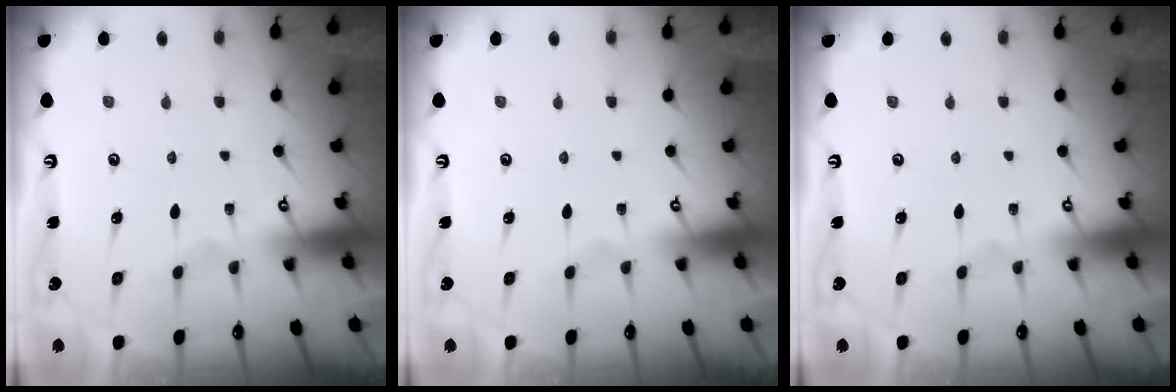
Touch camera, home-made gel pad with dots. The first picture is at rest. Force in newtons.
{"total": 0.0}
{"total": 0.0}